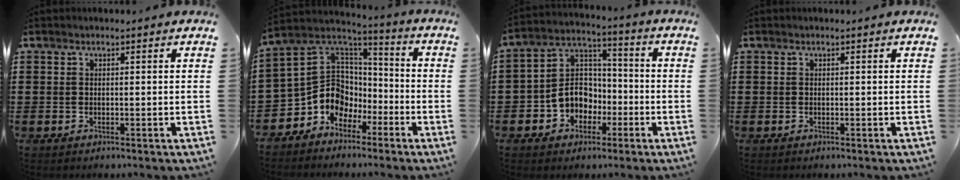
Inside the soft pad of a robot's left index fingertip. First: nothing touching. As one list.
[{"total": 9.5, "force": [-3.8, 8.3, 2.5], "torque": [-0.090, -0.002, -0.072]}, {"total": 7.5, "force": [-2.9, 6.6, 2.4], "torque": [-0.076, 0.012, -0.057]}, {"total": 0.0}]